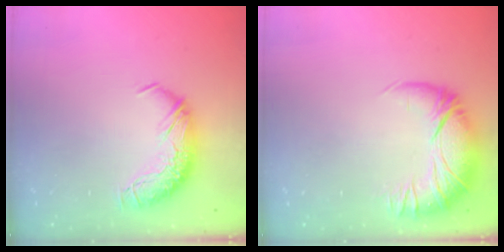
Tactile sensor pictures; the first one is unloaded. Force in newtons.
{"total": 2.7, "press": 0.9, "slide": 2.5}